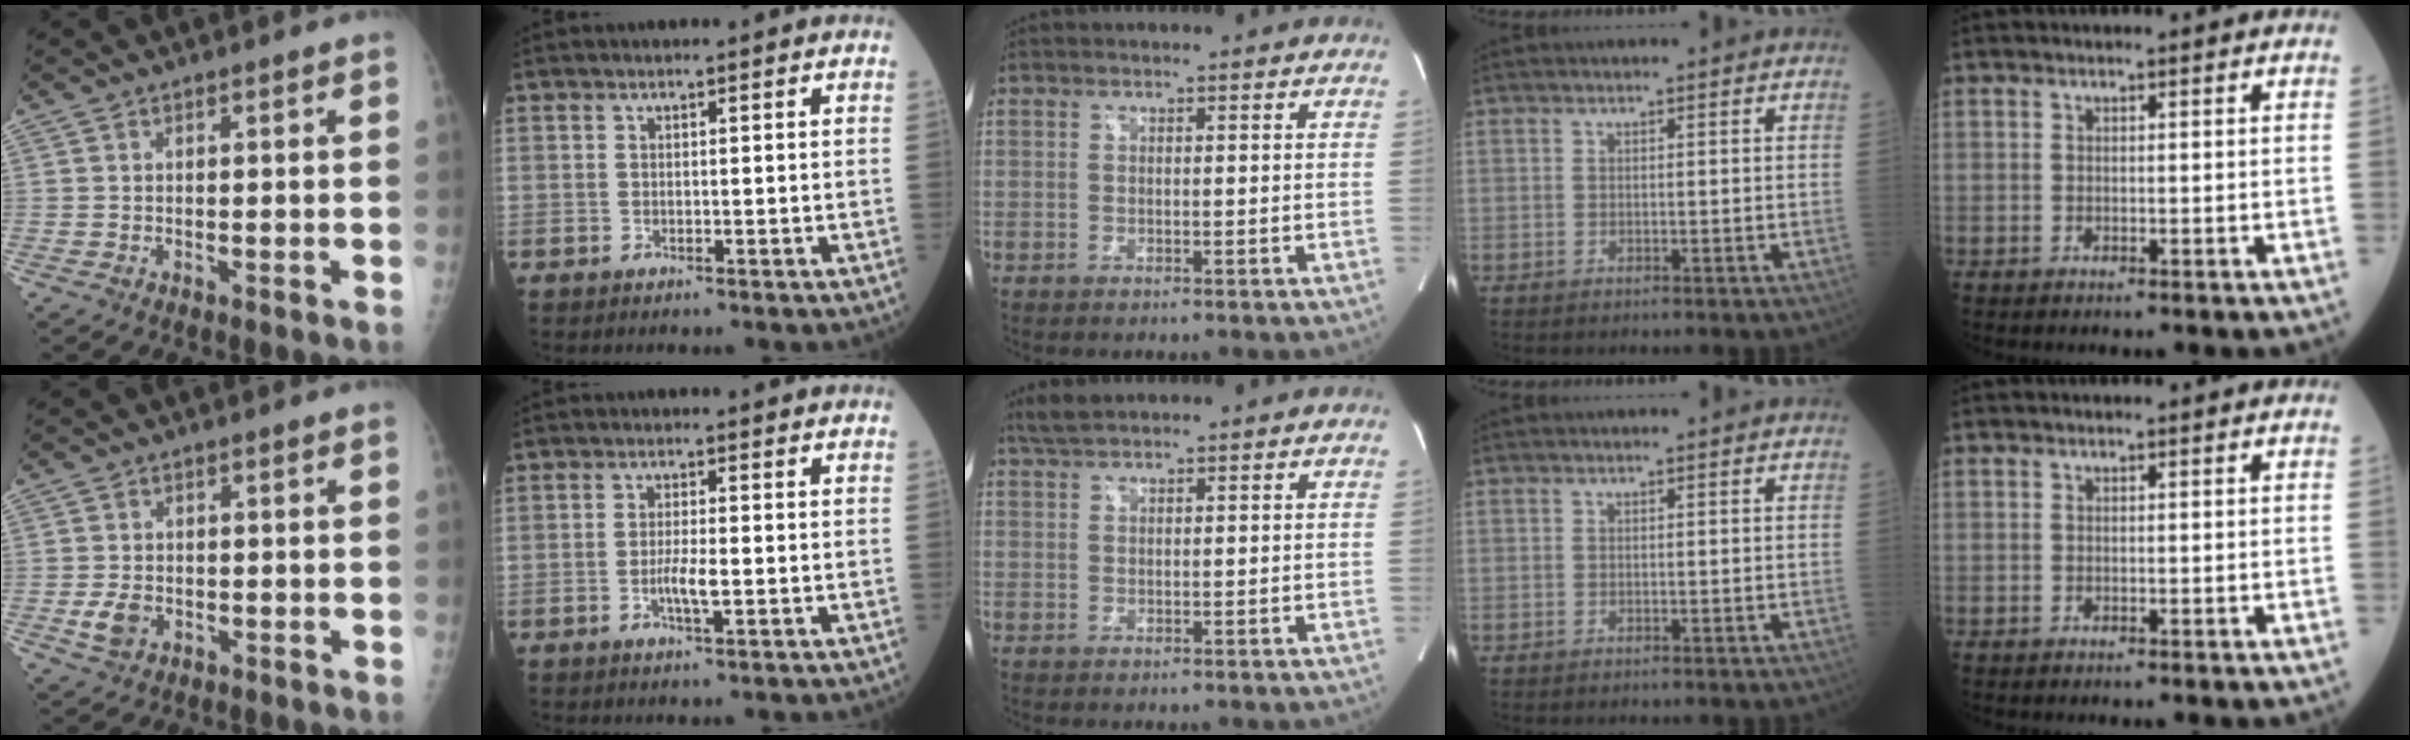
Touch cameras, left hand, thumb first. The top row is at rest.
{"thumb": {"total": 3.8, "force": [-1.1, 2.7, 2.4], "torque": [-0.045, 0.000, -0.018]}, "index": {"total": 2.9, "force": [-0.7, 0.3, 2.8], "torque": [-0.058, -0.004, -0.012]}, "middle": {"total": 2.4, "force": [2.2, 0.2, 1.0], "torque": [-0.025, 0.013, 0.045]}}